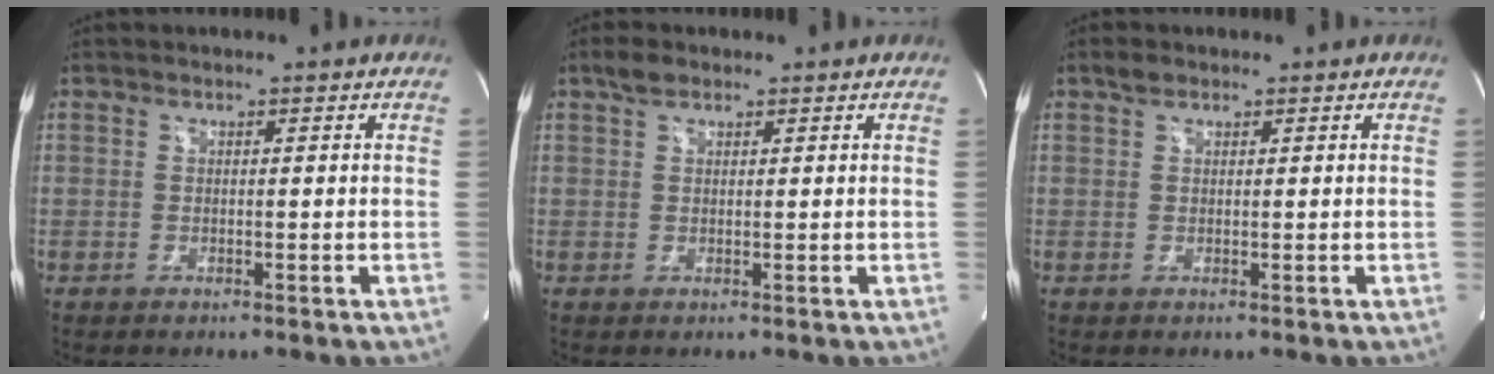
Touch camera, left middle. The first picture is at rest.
{"total": 2.0, "force": [1.4, 0.9, 0.9], "torque": [-0.025, 0.011, 0.027]}
{"total": 1.2, "force": [0.9, 0.6, 0.5], "torque": [-0.013, 0.008, 0.017]}